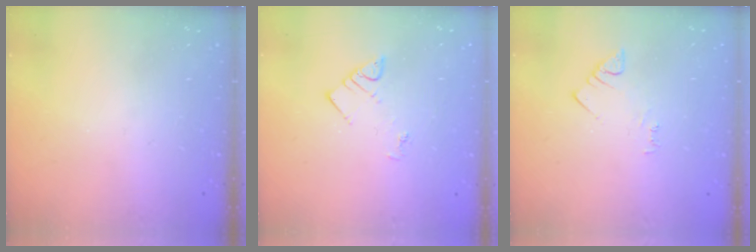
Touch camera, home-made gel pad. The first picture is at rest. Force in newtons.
{"total": 3.7, "press": 3.6, "slide": 0.4}
{"total": 2.5, "press": 2.5, "slide": 0.4}